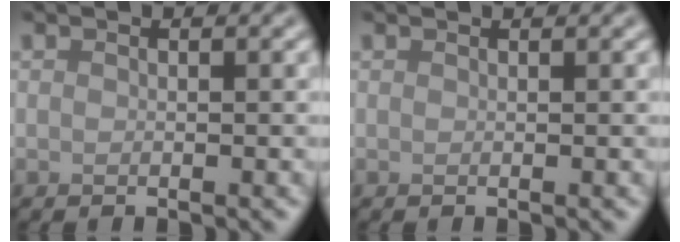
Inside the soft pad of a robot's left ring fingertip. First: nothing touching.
{"total": 0.7, "force": [0.6, 0.1, 0.2], "torque": [-0.005, -0.004, 0.002]}